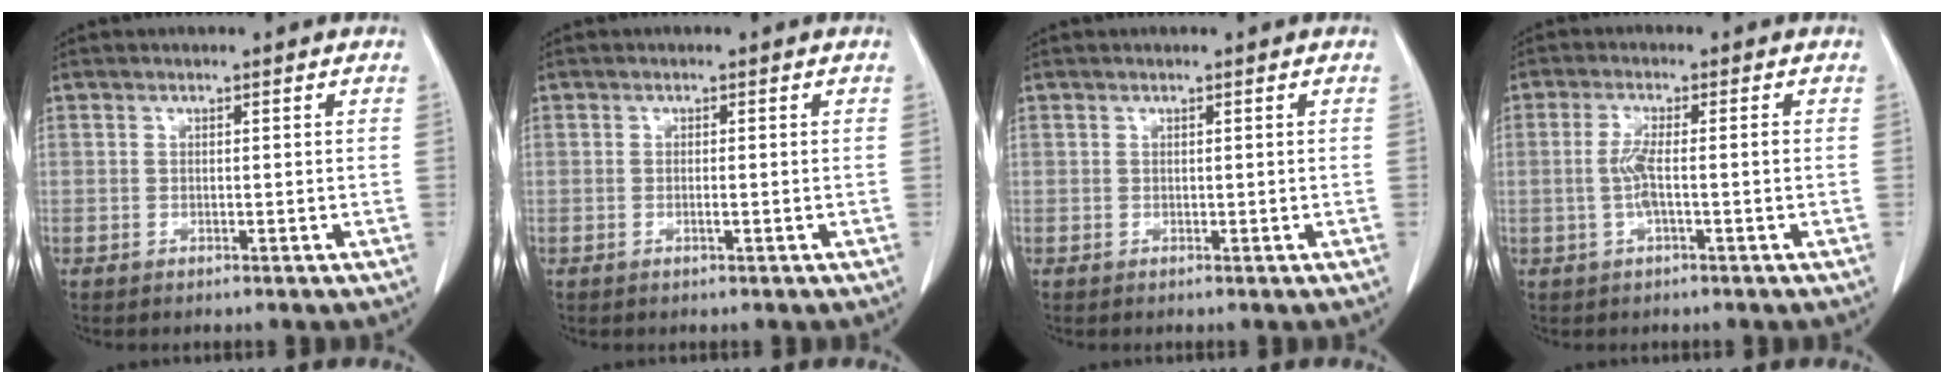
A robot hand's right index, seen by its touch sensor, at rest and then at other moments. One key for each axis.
{"total": 0.8, "fx": -0.2, "fy": -0.1, "fz": 0.7, "tx": -0.013, "ty": 0.001, "tz": -0.002}
{"total": 0.0}
{"total": 3.6, "fx": -0.6, "fy": 0.2, "fz": 3.5, "tx": -0.072, "ty": 0.005, "tz": -0.011}